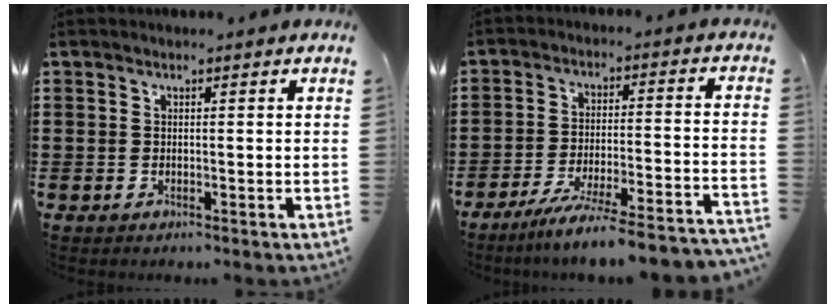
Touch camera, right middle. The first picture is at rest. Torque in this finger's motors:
{"motor_torque": [1.46, -0.68, 0.24, 0.10]}